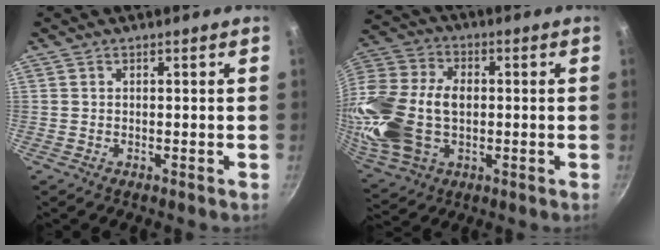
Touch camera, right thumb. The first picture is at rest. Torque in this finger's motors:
{"motor_torque": [2.58, 2.43, 1.64, -1.13, 0.30]}